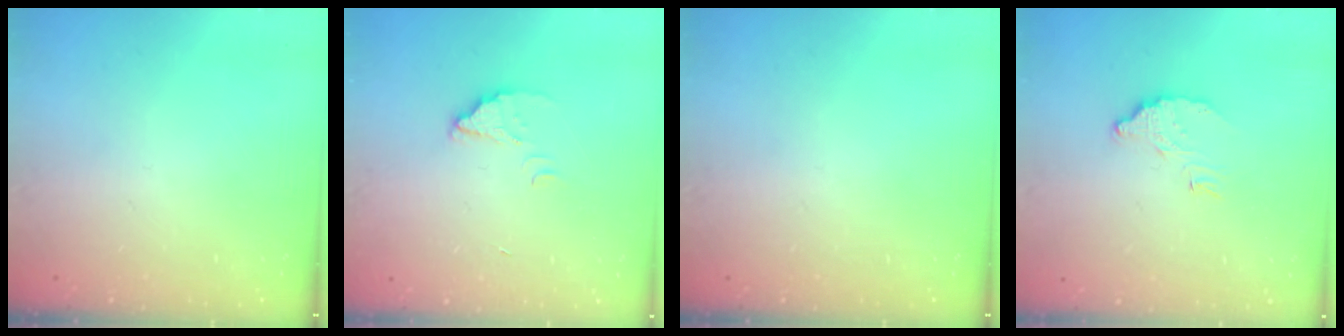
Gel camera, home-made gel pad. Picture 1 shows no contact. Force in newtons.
{"total": 2.7, "press": 2.7, "slide": 0.1}
{"total": 0.0}
{"total": 6.3, "press": 6.3, "slide": 0.2}